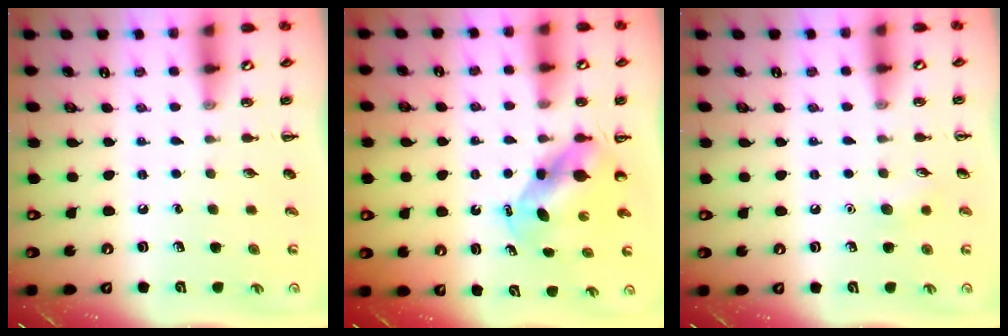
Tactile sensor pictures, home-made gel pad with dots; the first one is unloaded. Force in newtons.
{"total": 5.4, "press": 5.4, "slide": 0.8}
{"total": 5.7, "press": 5.4, "slide": 1.8}